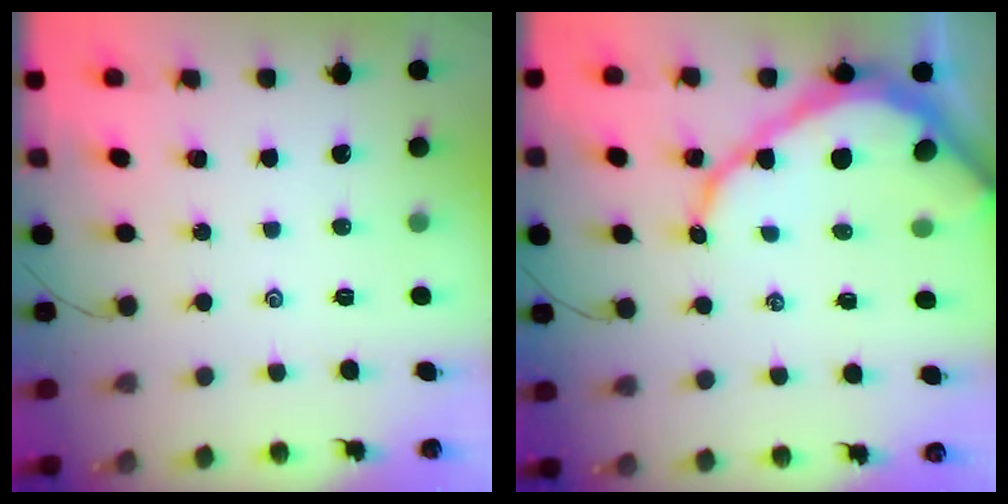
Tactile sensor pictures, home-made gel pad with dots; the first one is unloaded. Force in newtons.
{"total": 12.7, "press": 12.7, "slide": 0.9}